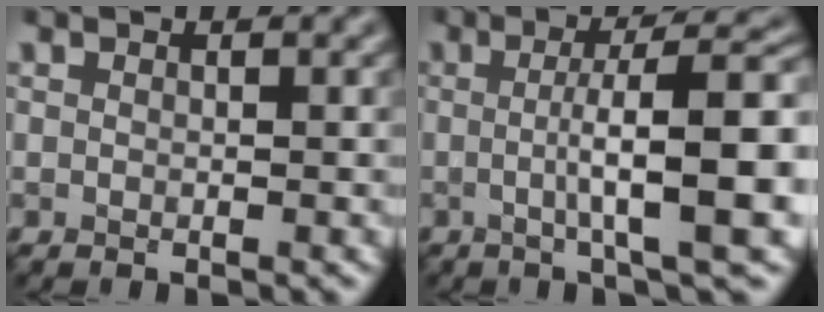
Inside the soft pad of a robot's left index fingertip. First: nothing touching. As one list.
[{"total": 9.1, "force": [-0.3, 1.8, 8.9], "torque": [-0.117, 0.010, -0.007]}]